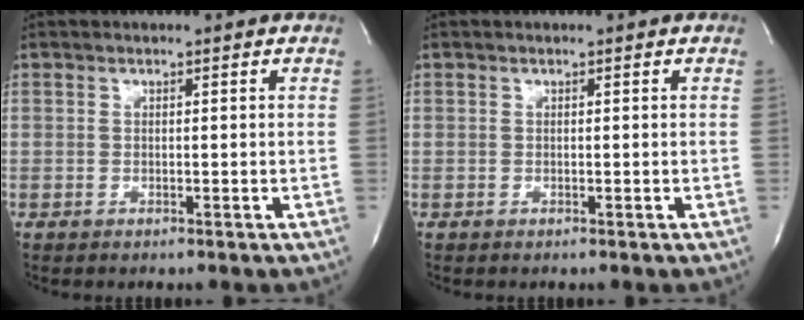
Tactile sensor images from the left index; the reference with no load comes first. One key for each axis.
{"total": 0.0}